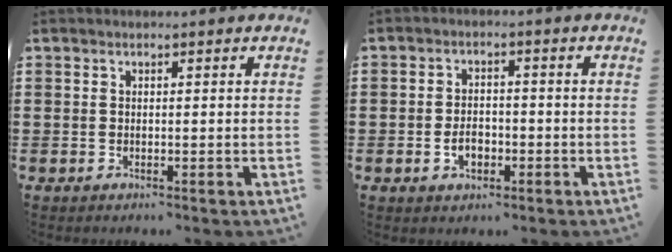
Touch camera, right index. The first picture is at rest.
{"total": 3.3, "force": [-1.1, 2.3, 2.2], "torque": [-0.034, 0.001, -0.022]}